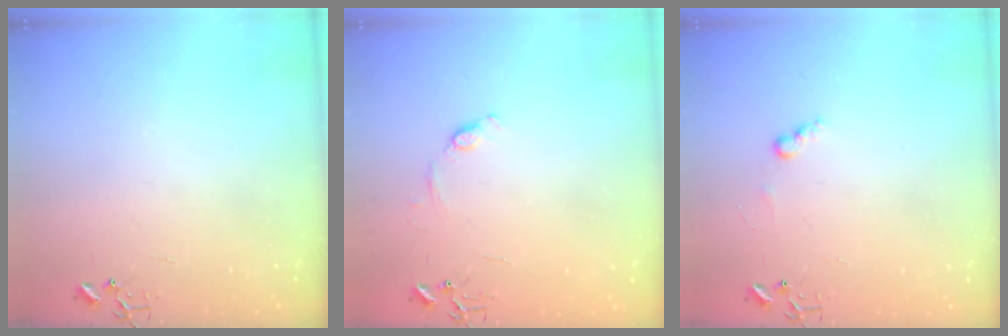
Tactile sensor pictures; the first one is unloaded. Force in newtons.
{"total": 7.3, "press": 7.3, "slide": 0.7}
{"total": 6.1, "press": 6.1, "slide": 0.3}